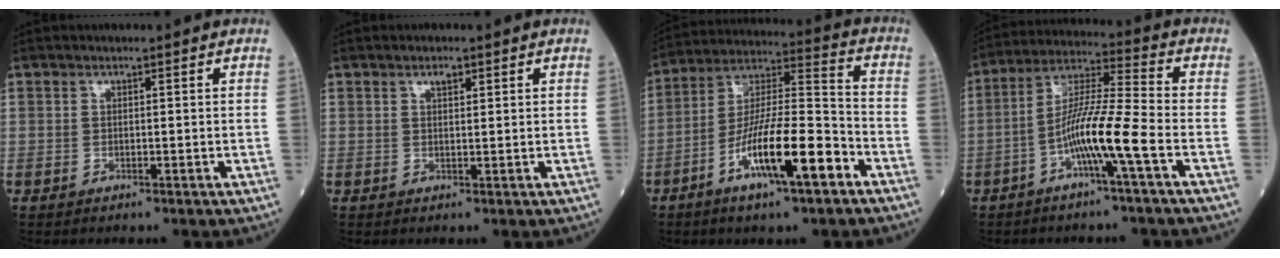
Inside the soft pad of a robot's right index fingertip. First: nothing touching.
{"total": 1.5, "force": [1.0, 0.6, 1.0], "torque": [-0.016, -0.001, 0.016]}
{"total": 15.2, "force": [-7.0, 2.2, 13.3], "torque": [-0.245, -0.004, -0.124]}
{"total": 10.3, "force": [-4.0, -0.6, 9.5], "torque": [-0.186, 0.010, -0.078]}